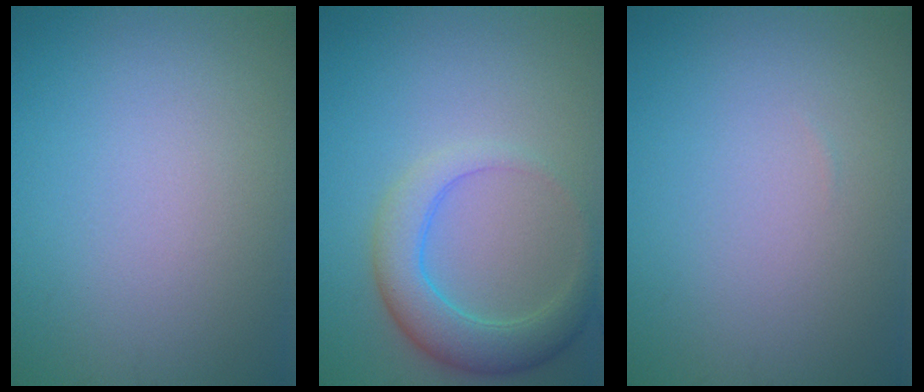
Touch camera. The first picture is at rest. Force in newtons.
{"total": 4.5, "press": 4.5, "slide": 0.1}
{"total": 0.0}